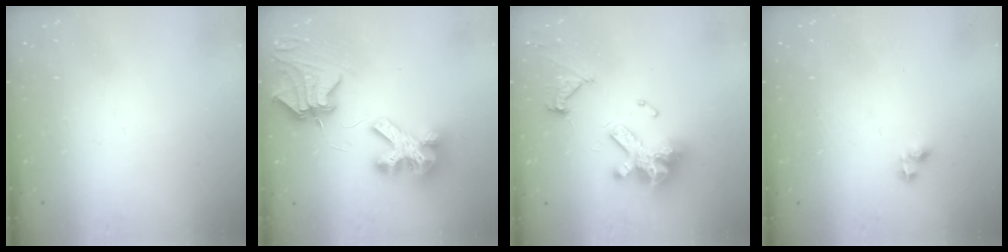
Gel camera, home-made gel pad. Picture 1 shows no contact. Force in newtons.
{"total": 11.4, "press": 11.3, "slide": 1.4}
{"total": 14.5, "press": 14.4, "slide": 1.4}
{"total": 2.7, "press": 2.7, "slide": 0.4}